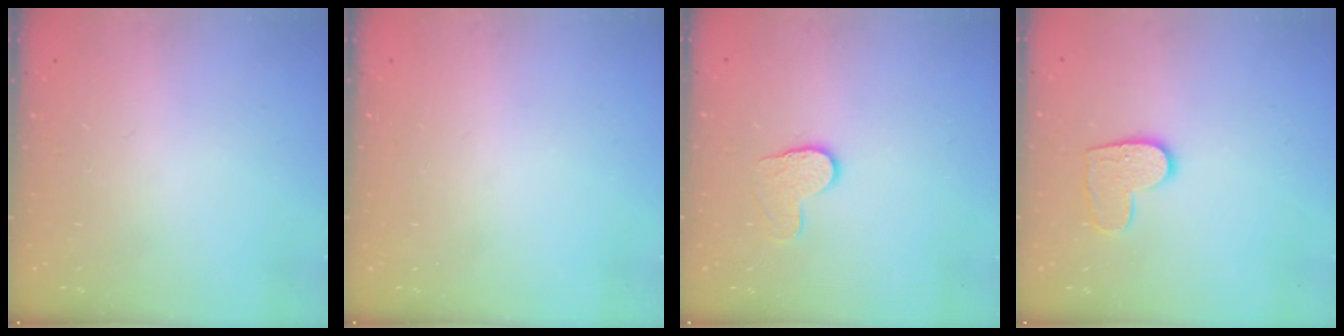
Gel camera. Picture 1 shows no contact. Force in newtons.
{"total": 0.0}
{"total": 6.9, "press": 6.8, "slide": 0.5}
{"total": 8.9, "press": 8.9, "slide": 0.5}